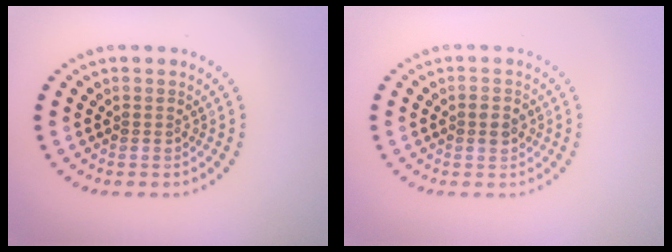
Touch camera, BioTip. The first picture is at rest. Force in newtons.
{"total": 1.4, "press": 1.4, "slide": 0.1}